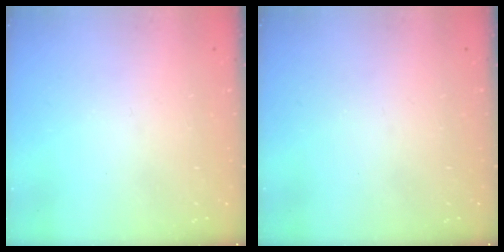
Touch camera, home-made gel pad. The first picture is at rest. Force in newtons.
{"total": 0.0}